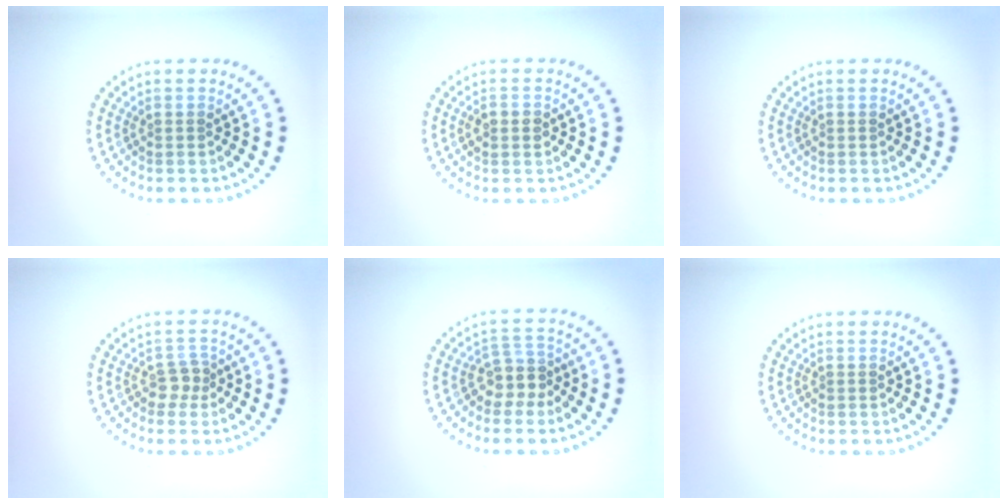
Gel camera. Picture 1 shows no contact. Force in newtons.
{"total": 1.5, "press": 1.5, "slide": 0.2}
{"total": 0.0}
{"total": 1.8, "press": 1.5, "slide": 1.1}
{"total": 2.7, "press": 2.1, "slide": 1.7}
{"total": 0.0}